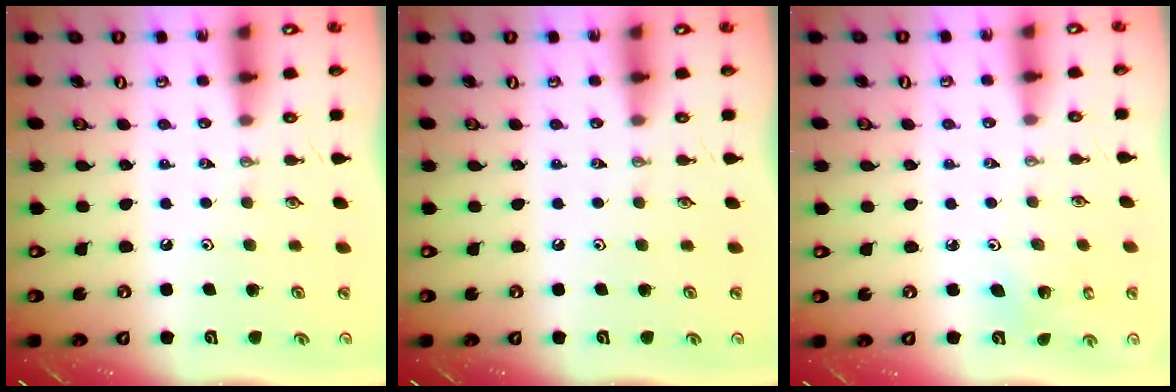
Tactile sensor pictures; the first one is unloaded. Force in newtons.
{"total": 0.0}
{"total": 2.7, "press": 2.7, "slide": 0.2}